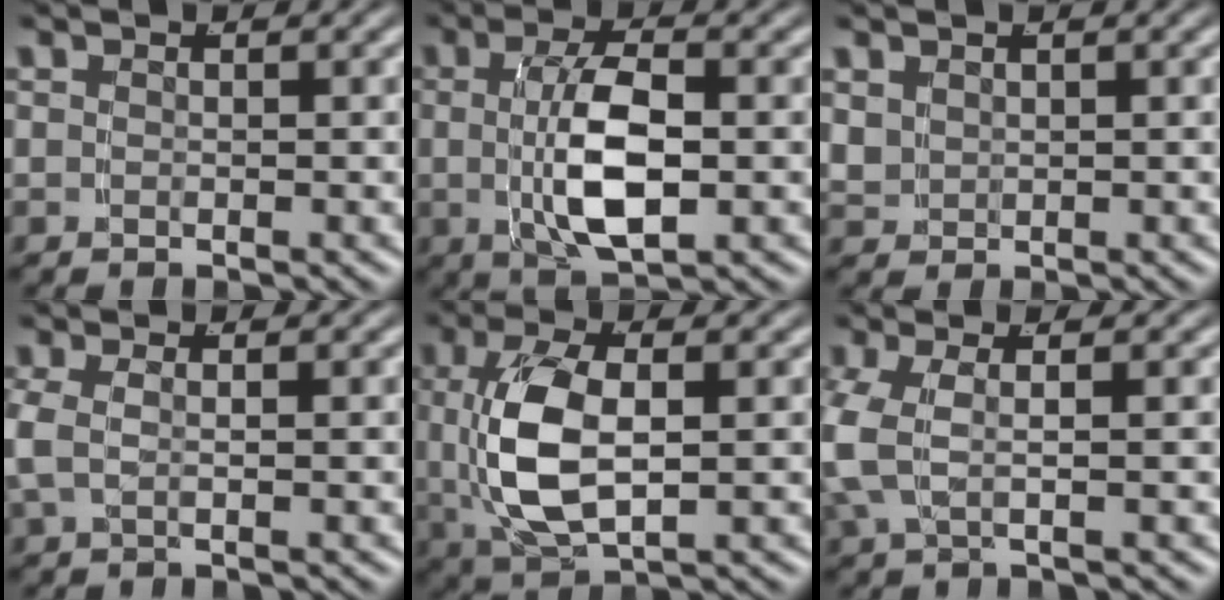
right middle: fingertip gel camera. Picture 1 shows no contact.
{"total": 6.3, "force": [-0.3, 2.3, 5.9], "torque": [-0.103, -0.006, 0.000]}
{"total": 2.0, "force": [0.9, 1.6, 0.7], "torque": [-0.027, -0.006, 0.027]}
{"total": 2.1, "force": [0.1, 0.9, 1.9], "torque": [-0.051, 0.001, 0.006]}
{"total": 7.1, "force": [0.2, 3.6, 6.1], "torque": [-0.150, -0.009, 0.019]}
{"total": 3.7, "force": [-0.1, 2.0, 3.1], "torque": [-0.086, -0.003, 0.002]}